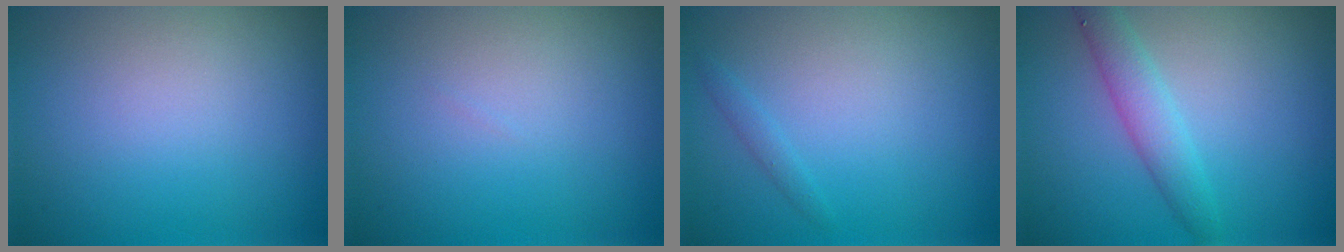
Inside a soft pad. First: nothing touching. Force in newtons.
{"total": 0.0}
{"total": 0.8, "press": 0.8, "slide": 0.1}
{"total": 2.8, "press": 2.8, "slide": 0.2}